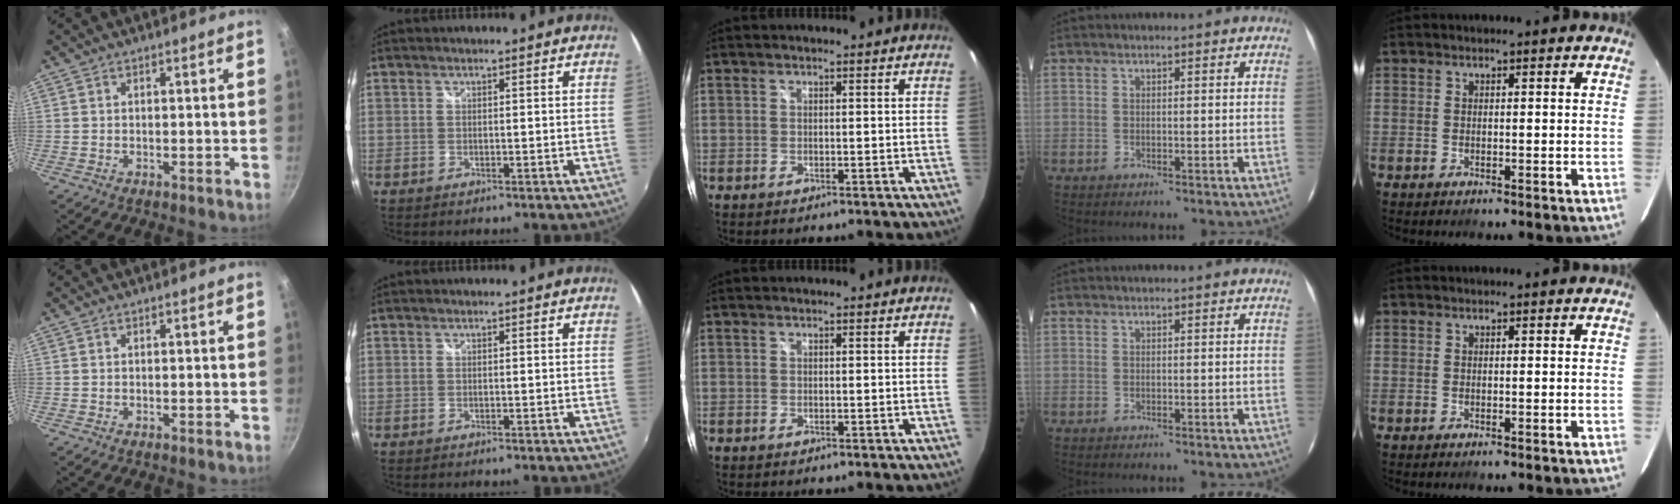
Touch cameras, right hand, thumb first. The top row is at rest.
{}